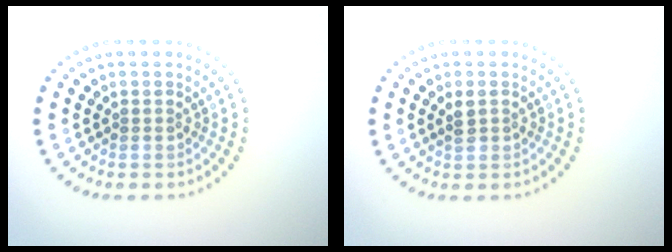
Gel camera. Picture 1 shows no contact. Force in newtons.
{"total": 1.4, "press": 1.4, "slide": 0.1}